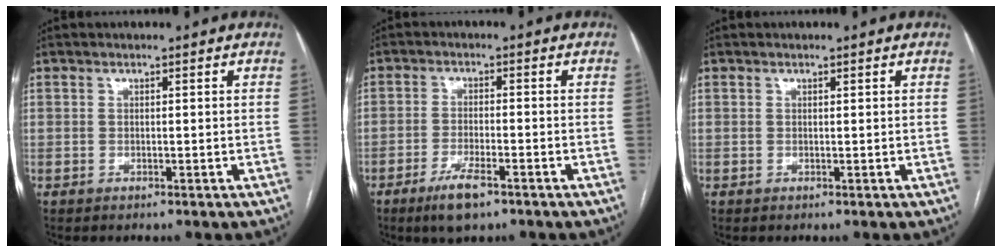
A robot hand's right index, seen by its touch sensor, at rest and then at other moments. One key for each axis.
{"total": 5.6, "fx": -3.6, "fy": 1.2, "fz": 4.1, "tx": -0.084, "ty": -0.007, "tz": -0.060}
{"total": 0.0}